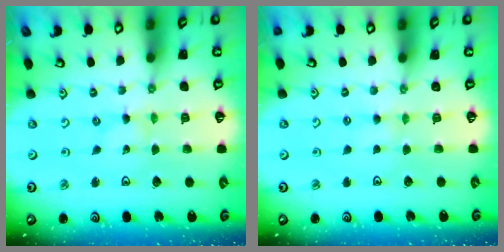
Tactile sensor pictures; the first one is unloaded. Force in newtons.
{"total": 1.9, "press": 1.9, "slide": 0.3}